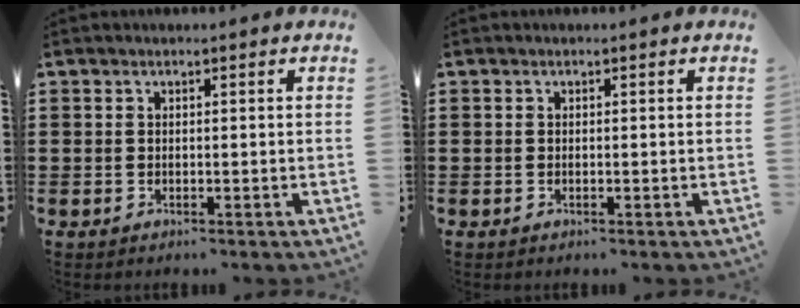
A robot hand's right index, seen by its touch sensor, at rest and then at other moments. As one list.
[{"total": 0.0}]